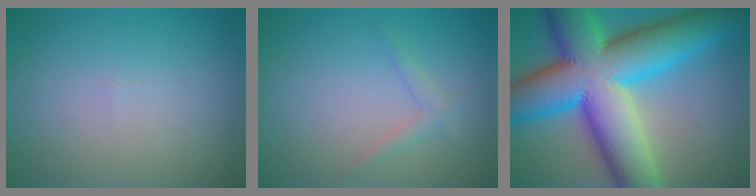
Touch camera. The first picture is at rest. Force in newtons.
{"total": 1.3, "press": 1.3, "slide": 0.1}
{"total": 18.0, "press": 18.0, "slide": 0.6}